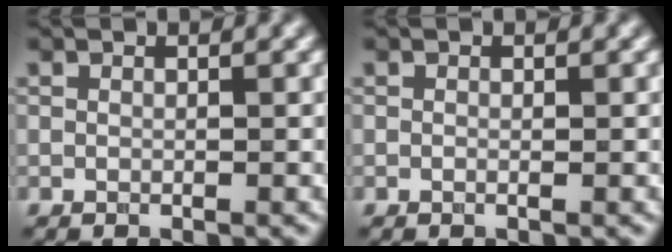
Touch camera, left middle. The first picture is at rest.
{"total": 0.0}